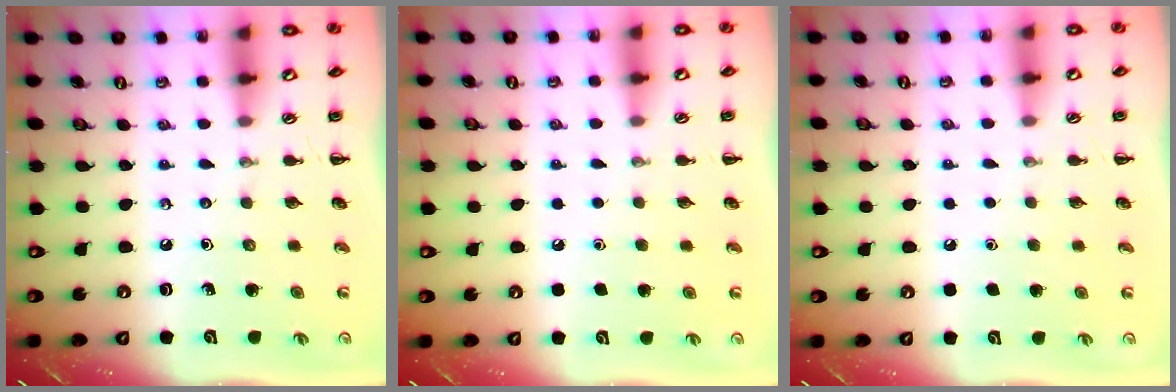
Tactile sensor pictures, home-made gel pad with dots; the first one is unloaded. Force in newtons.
{"total": 1.6, "press": 1.5, "slide": 0.1}
{"total": 1.7, "press": 1.7, "slide": 0.1}